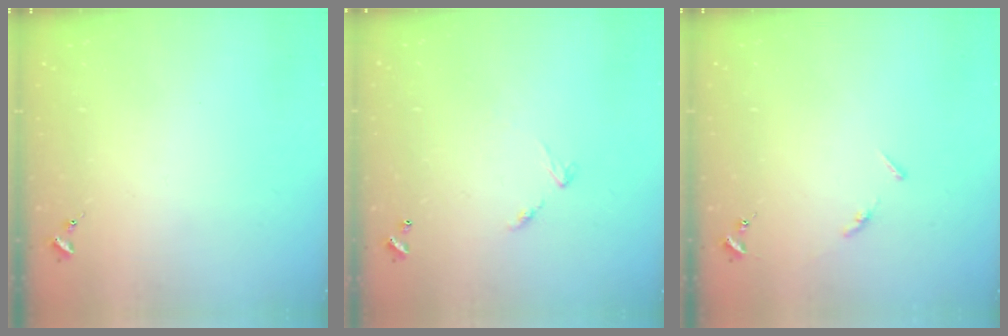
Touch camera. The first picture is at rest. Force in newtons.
{"total": 6.0, "press": 6.0, "slide": 0.5}
{"total": 4.5, "press": 4.4, "slide": 0.5}